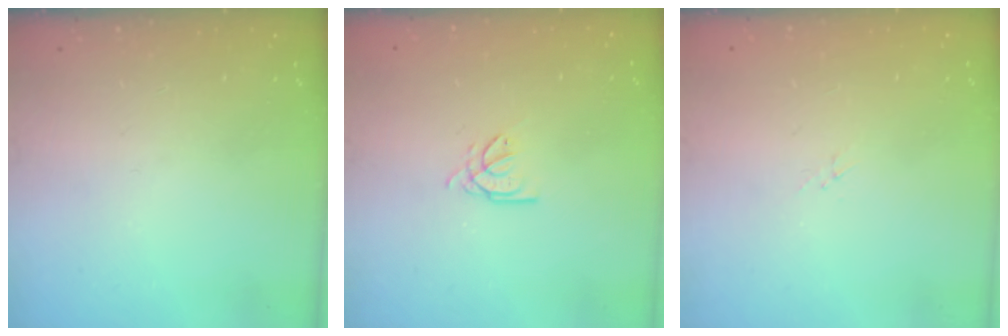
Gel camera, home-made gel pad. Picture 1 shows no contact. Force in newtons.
{"total": 2.4, "press": 2.4, "slide": 0.1}
{"total": 1.7, "press": 1.6, "slide": 0.2}